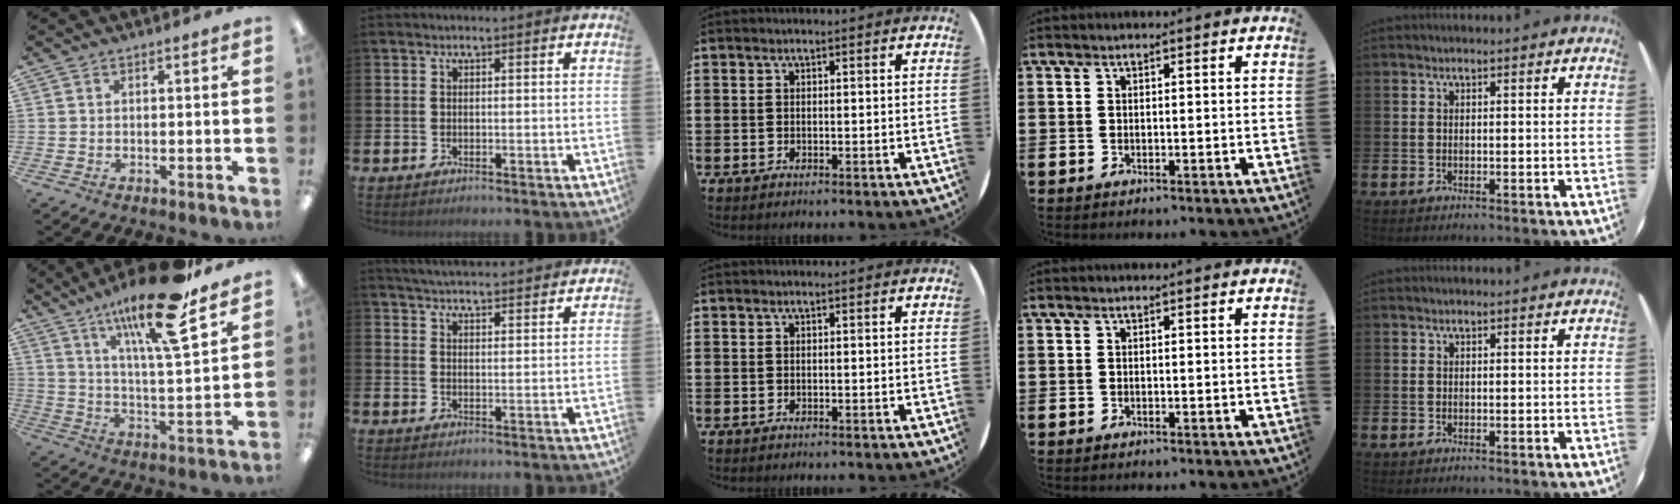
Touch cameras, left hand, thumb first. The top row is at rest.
{"thumb": {"total": 19.9, "force": [13.6, 4.2, 13.9], "torque": [-0.238, -0.071, 0.217]}, "index": {"total": 4.8, "force": [4.8, 0.0, 0.2], "torque": [-0.017, -0.034, 0.084]}}